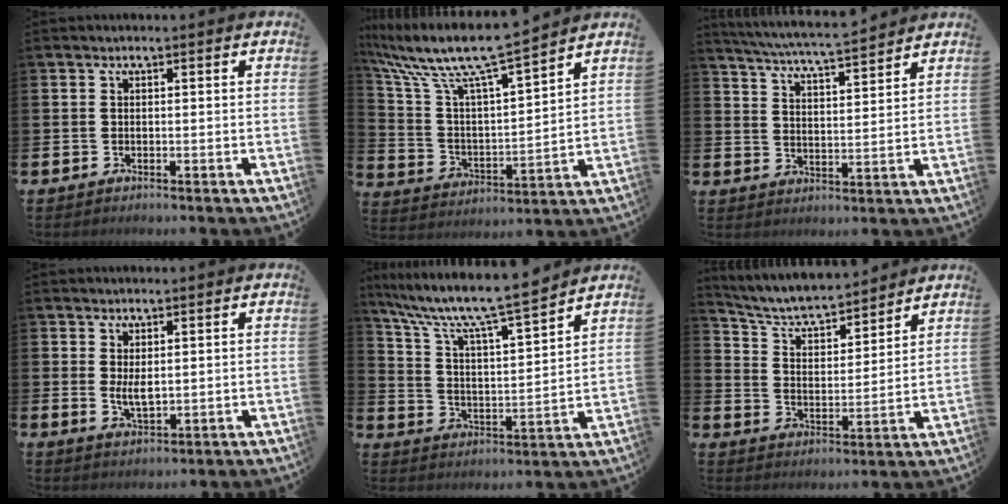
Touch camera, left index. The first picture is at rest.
{"total": 10.9, "force": [9.5, 0.9, 5.2], "torque": [-0.145, -0.059, 0.160]}
{"total": 6.2, "force": [6.1, 0.0, 1.5], "torque": [-0.053, -0.039, 0.107]}
{"total": 2.9, "force": [1.1, 1.2, 2.4], "torque": [-0.036, -0.002, 0.016]}
{"total": 9.5, "force": [8.6, 0.5, 4.1], "torque": [-0.110, -0.060, 0.140]}
{"total": 6.4, "force": [5.9, 1.6, 1.9], "torque": [-0.069, -0.046, 0.097]}